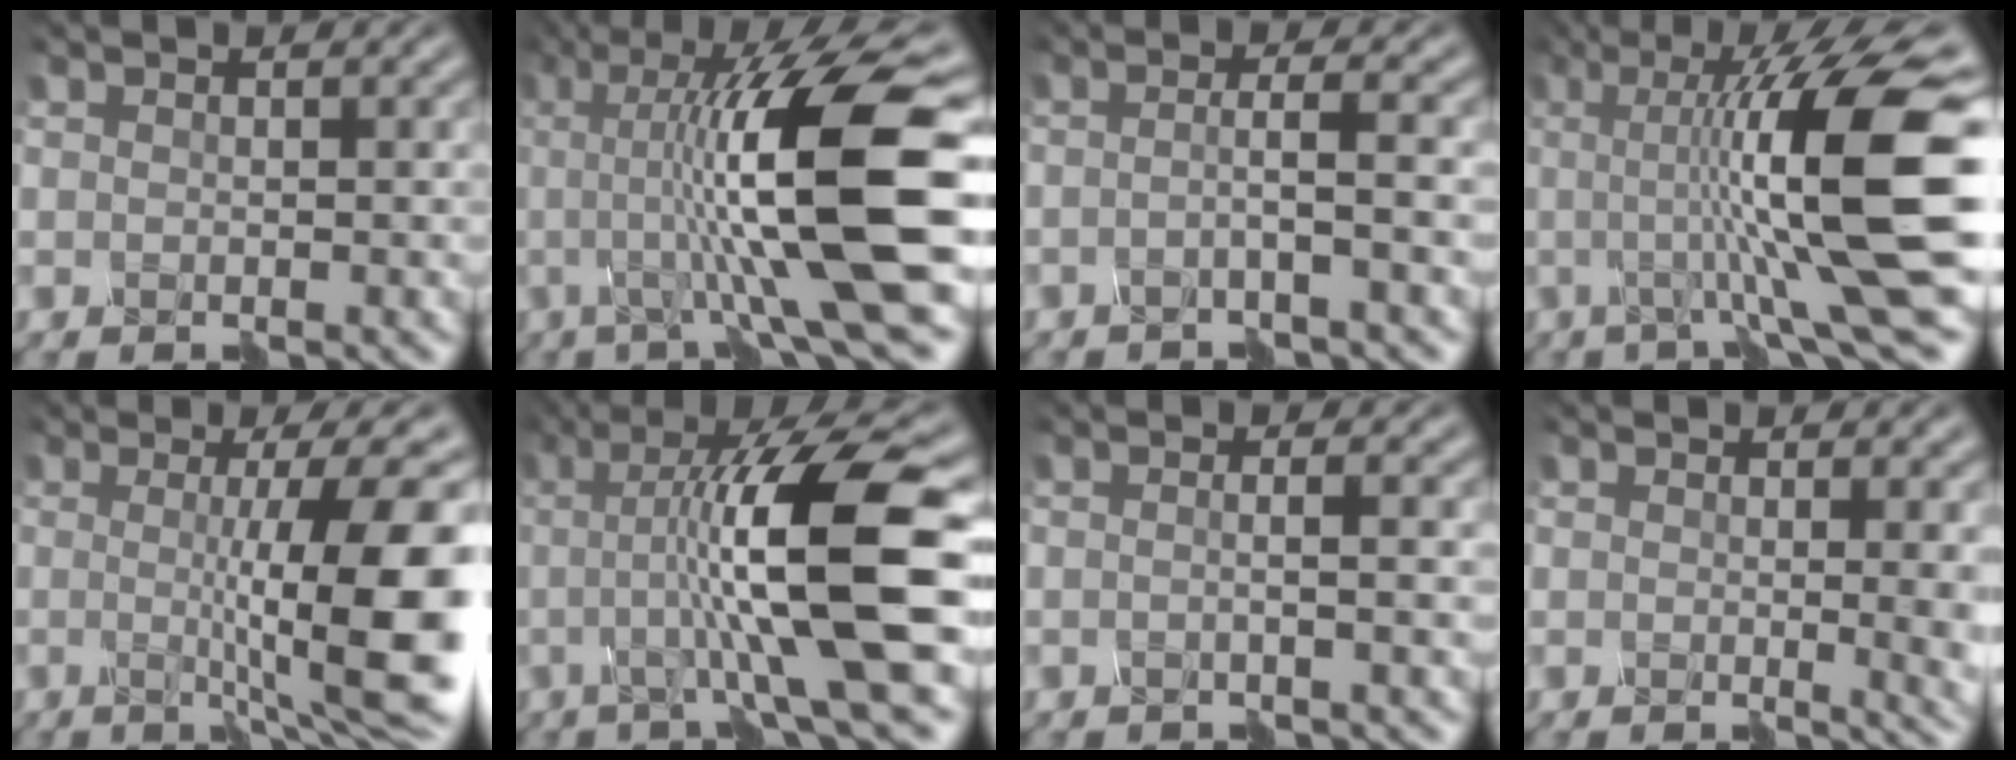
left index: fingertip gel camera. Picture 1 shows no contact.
{"total": 11.9, "force": [0.2, 1.7, 11.8], "torque": [-0.177, 0.018, -0.004]}
{"total": 2.0, "force": [-0.8, 0.1, 1.8], "torque": [-0.022, 0.008, -0.032]}
{"total": 12.2, "force": [0.1, 1.7, 12.1], "torque": [-0.166, 0.019, -0.006]}
{"total": 10.4, "force": [-0.4, 1.9, 10.2], "torque": [-0.125, -0.005, -0.009]}
{"total": 10.8, "force": [-0.3, 1.6, 10.6], "torque": [-0.163, 0.014, -0.008]}
{"total": 1.7, "force": [0.1, 0.8, 1.5], "torque": [0.008, 0.013, -0.025]}
{"total": 5.2, "force": [0.2, 2.5, 4.6], "torque": [-0.028, -0.002, 0.006]}